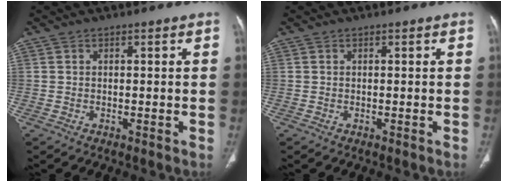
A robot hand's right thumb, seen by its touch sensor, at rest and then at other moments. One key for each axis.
{"total": 0.0}